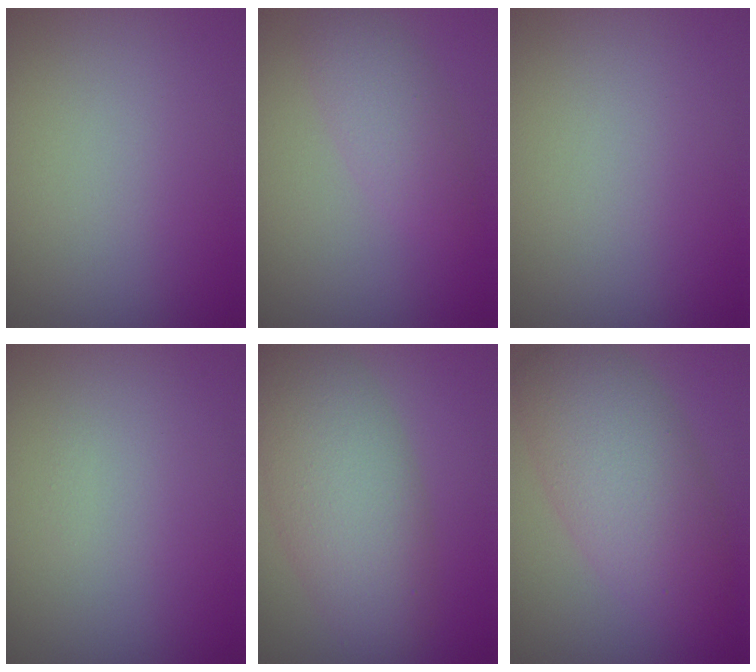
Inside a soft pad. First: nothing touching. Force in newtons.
{"total": 2.8, "press": 2.8, "slide": 0.1}
{"total": 0.0}
{"total": 0.0}
{"total": 6.7, "press": 6.7, "slide": 0.5}
{"total": 6.9, "press": 6.9, "slide": 0.1}